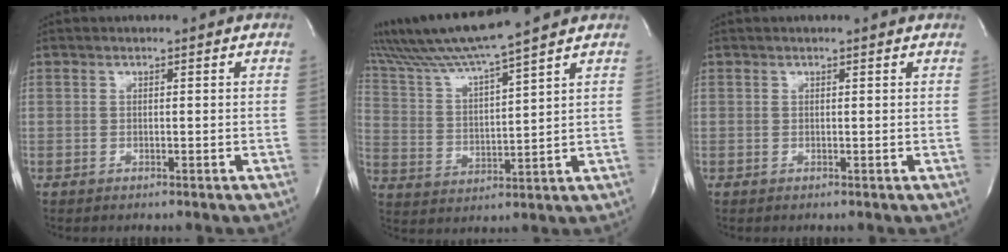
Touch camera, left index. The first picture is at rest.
{"total": 13.3, "force": [11.7, -1.4, 6.2], "torque": [-0.135, 0.006, 0.213]}
{"total": 1.3, "force": [1.2, -0.1, 0.5], "torque": [-0.013, 0.011, 0.015]}